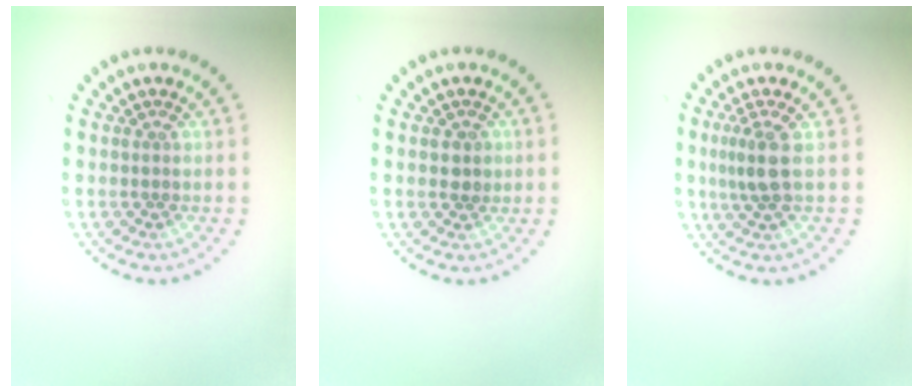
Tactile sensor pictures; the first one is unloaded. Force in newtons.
{"total": 1.4, "press": 1.4, "slide": 0.3}
{"total": 2.3, "press": 1.9, "slide": 1.3}